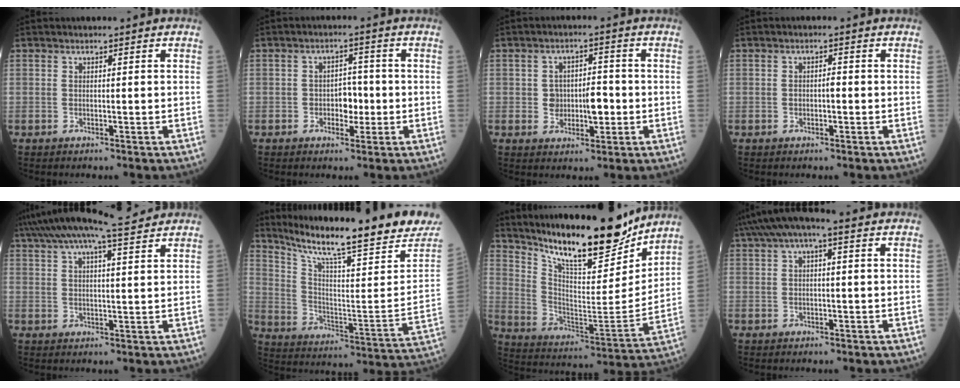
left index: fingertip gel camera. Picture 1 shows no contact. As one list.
[{"total": 3.8, "force": [-0.8, 2.4, 2.8], "torque": [-0.040, 0.009, -0.013]}, {"total": 5.3, "force": [-0.7, 3.2, 4.2], "torque": [-0.065, 0.014, -0.005]}, {"total": 1.5, "force": [-0.3, 0.7, 1.4], "torque": [-0.020, 0.004, -0.006]}, {"total": 13.3, "force": [11.3, 0.8, 6.9], "torque": [-0.130, 0.037, 0.169]}, {"total": 23.4, "force": [19.6, 1.1, 12.8], "torque": [-0.212, -0.055, 0.282]}, {"total": 20.0, "force": [17.2, 3.0, 9.7], "torque": [-0.168, -0.031, 0.281]}, {"total": 6.2, "force": [3.5, 1.4, 4.9], "torque": [-0.092, 0.045, 0.056]}]